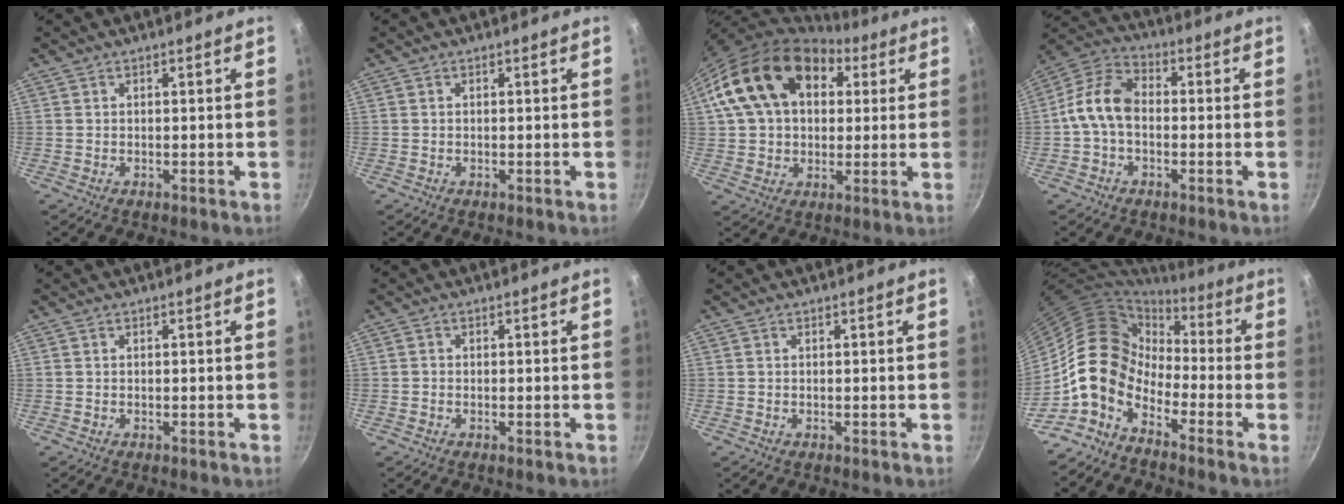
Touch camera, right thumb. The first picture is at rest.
{"total": 0.0}
{"total": 20.0, "force": [6.4, 14.0, 12.8], "torque": [-0.203, 0.021, 0.102]}
{"total": 9.5, "force": [-1.1, 6.5, 6.9], "torque": [-0.120, 0.035, -0.039]}
{"total": 0.0}
{"total": 0.8, "force": [-0.3, 0.5, 0.6], "torque": [-0.015, 0.004, -0.010]}
{"total": 0.0}
{"total": 11.0, "force": [-5.1, 7.5, 6.3], "torque": [-0.077, 0.044, -0.123]}